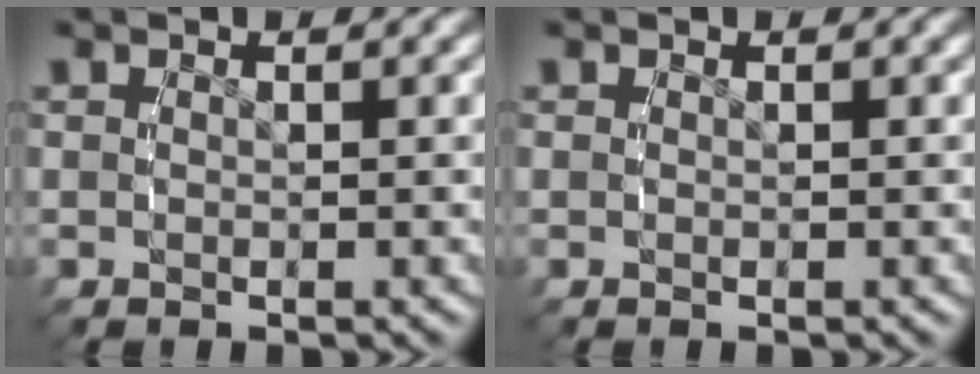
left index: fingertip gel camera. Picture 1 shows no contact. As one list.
[{"total": 0.0}]